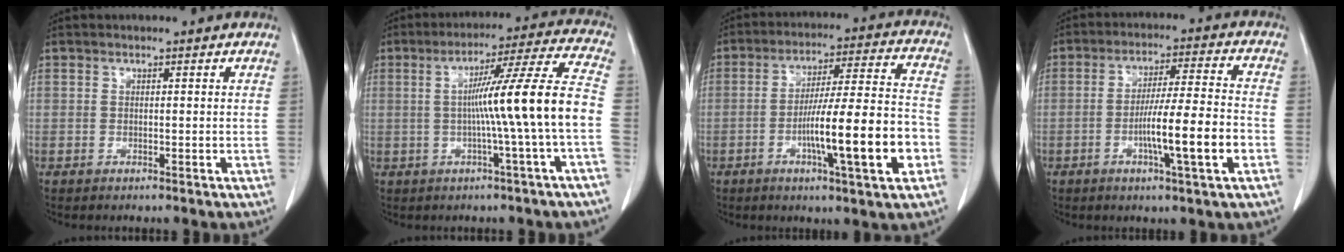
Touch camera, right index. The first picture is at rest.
{"total": 13.3, "force": [-1.7, -2.2, 13.0], "torque": [-0.196, 0.013, -0.026]}
{"total": 15.7, "force": [-4.9, 0.9, 14.9], "torque": [-0.244, 0.004, -0.077]}
{"total": 11.0, "force": [-3.5, -0.1, 10.5], "torque": [-0.176, -0.002, -0.060]}